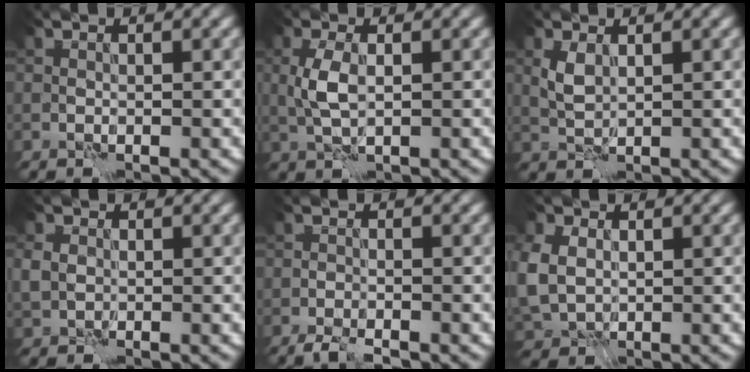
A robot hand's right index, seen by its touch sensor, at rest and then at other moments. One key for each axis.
{"total": 2.5, "fx": 0.4, "fy": 1.0, "fz": 2.3, "tx": -0.054, "ty": 0.000, "tz": 0.010}
{"total": 1.5, "fx": 0.9, "fy": 0.6, "fz": 1.1, "tx": -0.028, "ty": 0.000, "tz": 0.022}
{"total": 1.7, "fx": 0.0, "fy": 1.5, "fz": 0.8, "tx": -0.019, "ty": -0.002, "tz": -0.003}
{"total": 1.9, "fx": -1.7, "fy": 0.2, "fz": 0.7, "tx": -0.012, "ty": -0.003, "tz": -0.033}
{"total": 4.9, "fx": 0.6, "fy": 3.9, "fz": 2.9, "tx": -0.096, "ty": -0.004, "tz": 0.014}